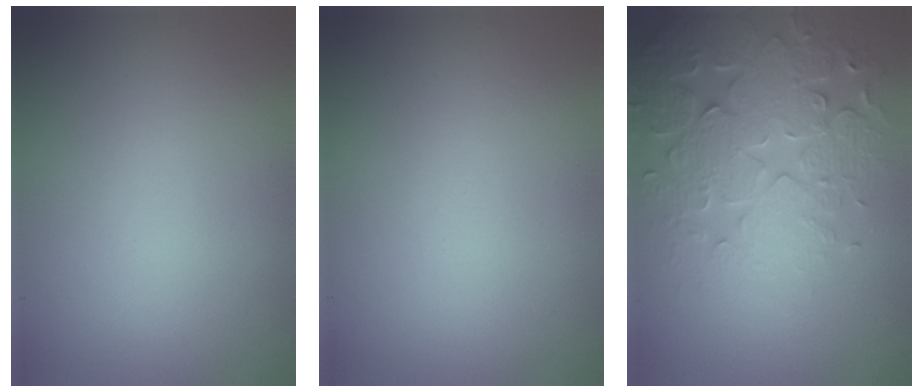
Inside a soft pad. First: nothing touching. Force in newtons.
{"total": 0.0}
{"total": 5.3, "press": 5.2, "slide": 1.1}